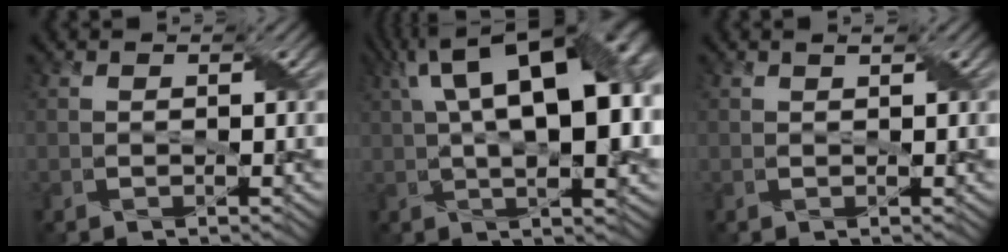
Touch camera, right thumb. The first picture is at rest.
{"total": 18.7, "force": [4.3, 8.0, 16.3], "torque": [-0.244, 0.058, 0.049]}
{"total": 0.5, "force": [0.4, -0.1, 0.4], "torque": [-0.013, 0.000, 0.008]}